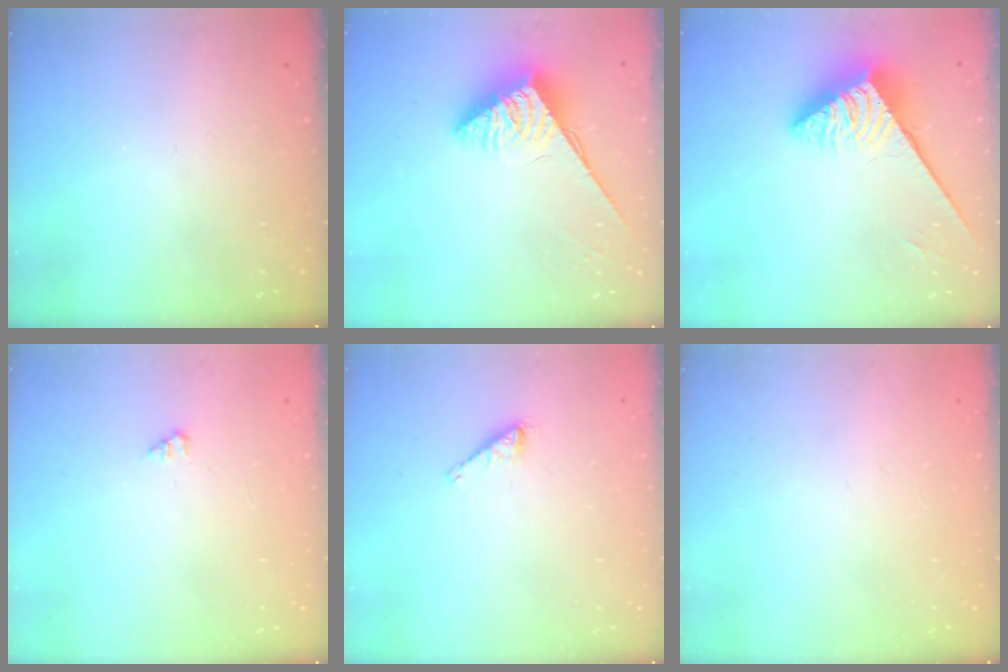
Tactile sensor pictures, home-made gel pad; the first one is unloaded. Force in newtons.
{"total": 4.9, "press": 4.9, "slide": 0.5}
{"total": 4.2, "press": 4.2, "slide": 0.7}
{"total": 1.0, "press": 1.0, "slide": 0.2}
{"total": 1.7, "press": 1.7, "slide": 0.2}
{"total": 0.0}